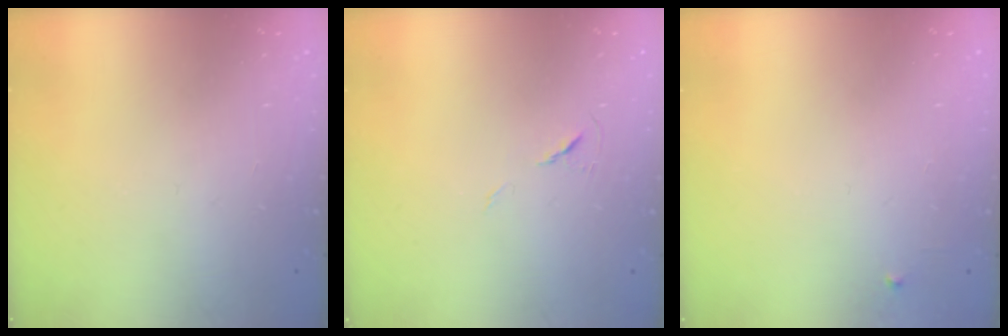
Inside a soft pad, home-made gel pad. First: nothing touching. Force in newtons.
{"total": 5.1, "press": 4.7, "slide": 2.1}
{"total": 2.4, "press": 2.3, "slide": 0.4}